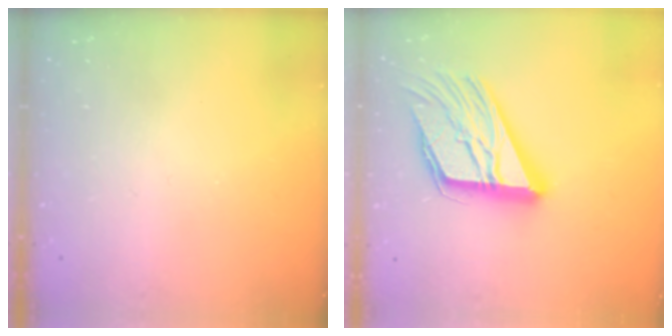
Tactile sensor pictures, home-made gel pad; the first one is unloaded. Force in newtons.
{"total": 20.2, "press": 20.1, "slide": 2.1}